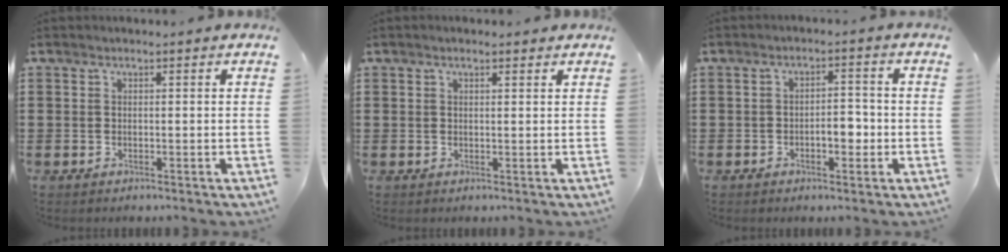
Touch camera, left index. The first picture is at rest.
{"total": 1.2, "force": [0.9, 0.3, 0.7], "torque": [-0.016, 0.002, 0.017]}
{"total": 4.1, "force": [-1.2, 2.0, 3.3], "torque": [-0.053, 0.006, -0.026]}